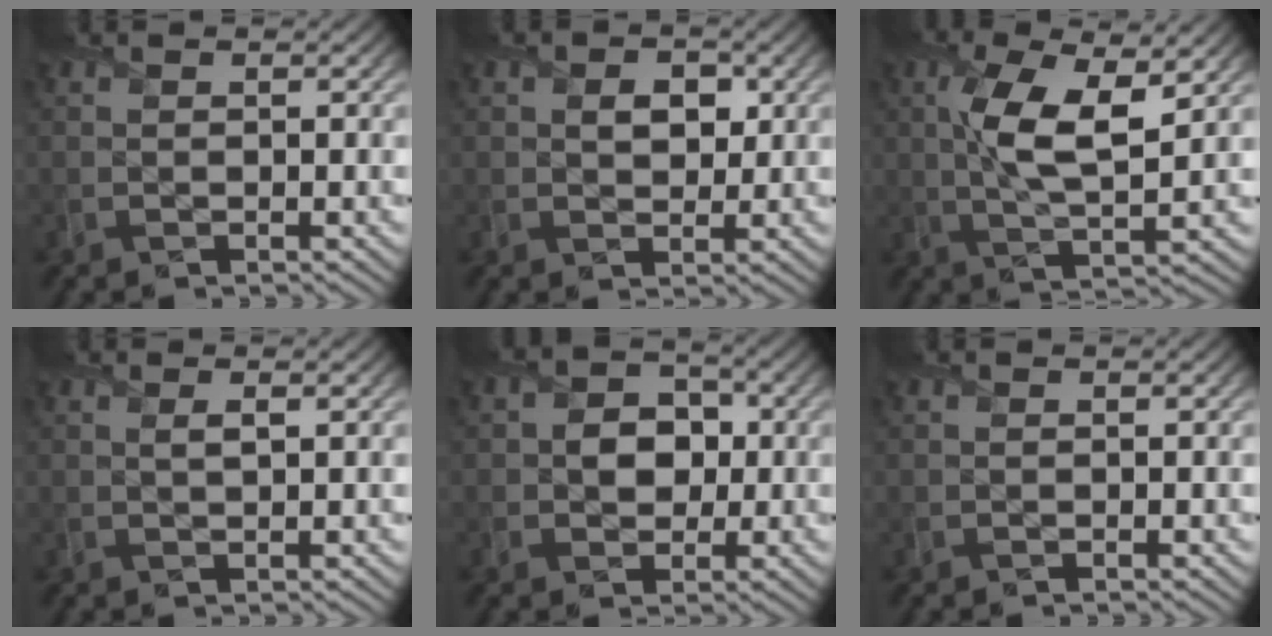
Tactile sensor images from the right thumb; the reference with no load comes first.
{"total": 3.0, "force": [0.8, 2.1, 2.0], "torque": [-0.038, -0.002, 0.010]}
{"total": 8.6, "force": [2.1, 3.1, 7.8], "torque": [-0.163, 0.005, 0.035]}
{"total": 1.0, "force": [0.5, 0.1, 0.8], "torque": [-0.015, 0.002, 0.009]}
{"total": 4.4, "force": [-0.1, 3.8, 2.2], "torque": [-0.036, 0.002, -0.018]}
{"total": 0.0}